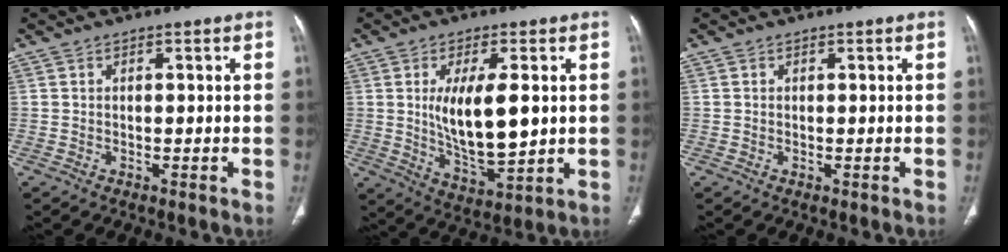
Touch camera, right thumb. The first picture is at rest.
{"total": 12.8, "force": [1.6, 4.9, 11.8], "torque": [-0.193, -0.026, 0.038]}
{"total": 0.0}